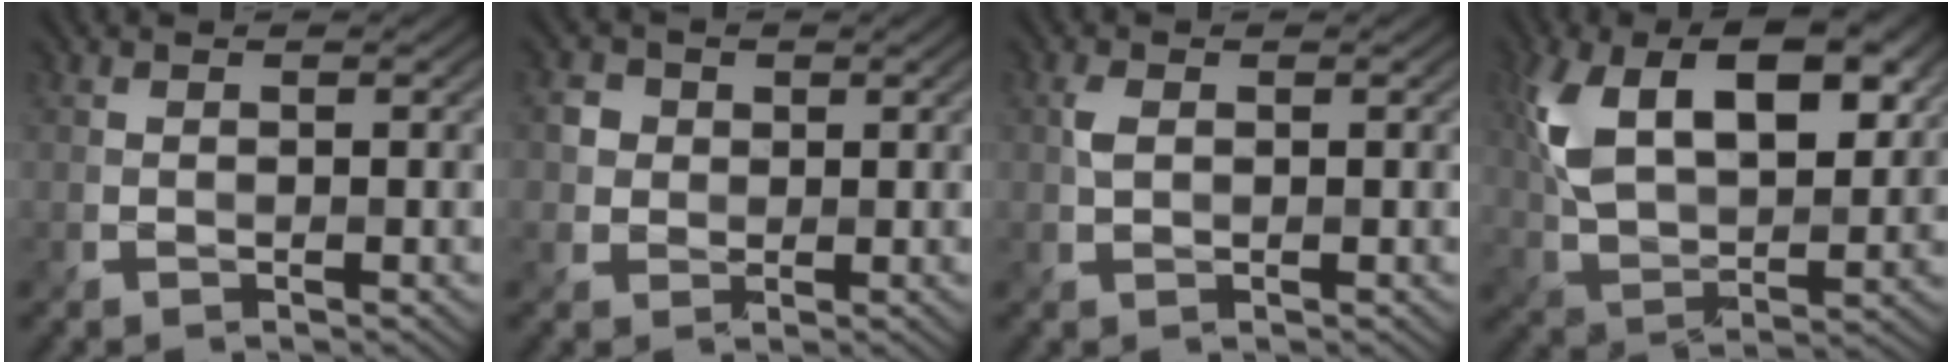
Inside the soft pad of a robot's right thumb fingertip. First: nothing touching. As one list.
[{"total": 2.7, "force": [0.5, 2.6, 0.5], "torque": [-0.024, -0.004, 0.012]}, {"total": 1.5, "force": [0.2, 1.0, 1.1], "torque": [-0.031, 0.000, 0.005]}, {"total": 13.7, "force": [4.9, 7.3, 10.5], "torque": [-0.214, 0.008, 0.093]}]